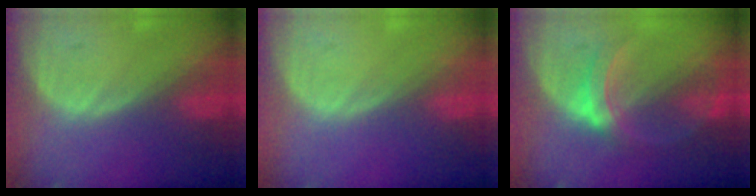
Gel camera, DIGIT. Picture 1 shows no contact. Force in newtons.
{"total": 0.0}
{"total": 5.5, "press": 5.5, "slide": 0.3}